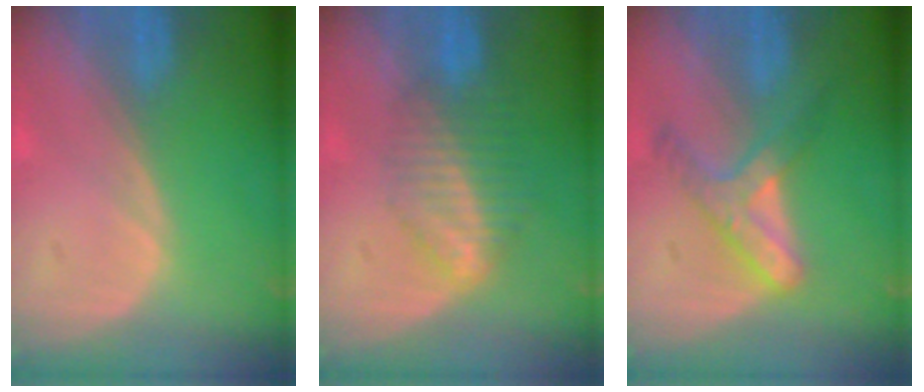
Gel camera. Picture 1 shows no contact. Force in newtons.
{"total": 6.9, "press": 5.9, "slide": 3.6}
{"total": 6.0, "press": 5.6, "slide": 2.4}